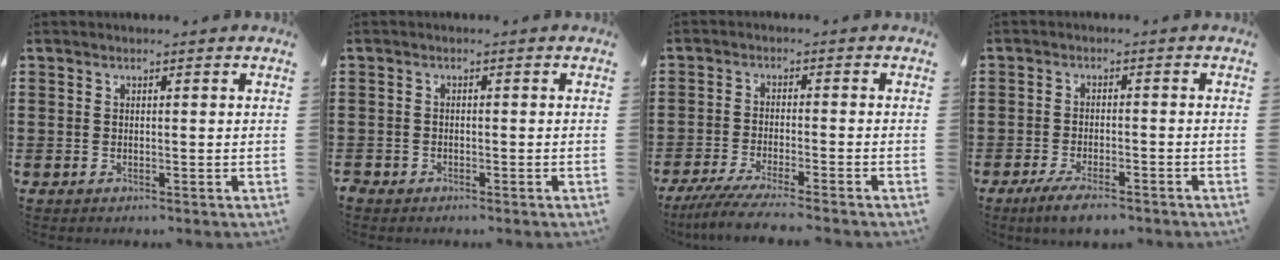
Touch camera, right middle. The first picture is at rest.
{"total": 1.0, "force": [-0.8, 0.6, 0.1], "torque": [-0.004, 0.001, -0.018]}
{"total": 4.8, "force": [-4.3, -0.4, 2.1], "torque": [-0.055, -0.023, -0.085]}
{"total": 4.0, "force": [-3.4, 0.6, 2.0], "torque": [-0.041, -0.004, -0.064]}